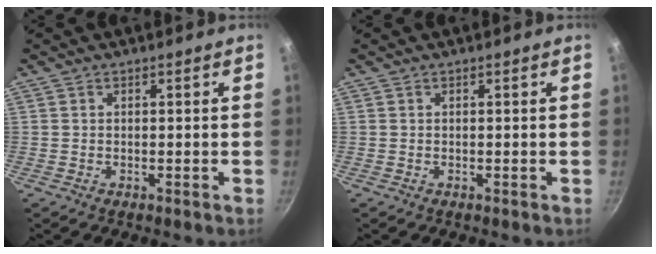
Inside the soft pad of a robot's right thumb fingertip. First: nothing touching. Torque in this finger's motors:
{"motor_torque": [0.00, 0.00, 0.13, -0.09, 0.00]}